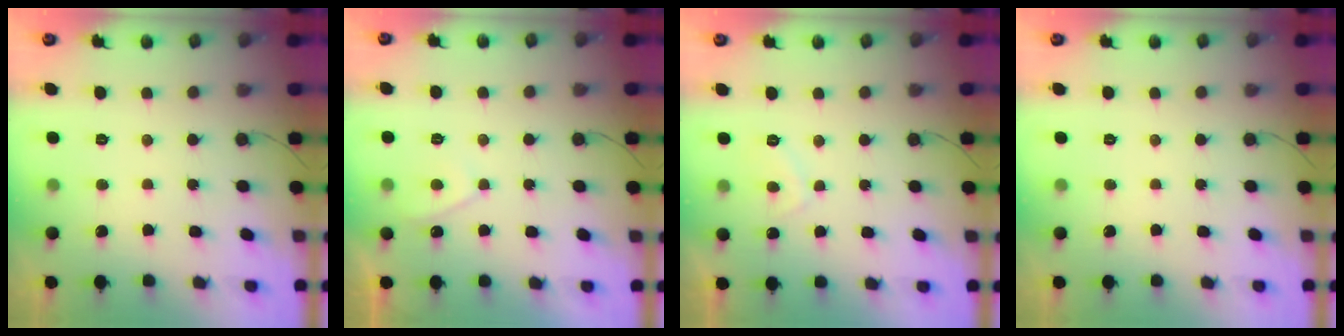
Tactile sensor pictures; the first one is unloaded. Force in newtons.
{"total": 3.4, "press": 3.3, "slide": 0.7}
{"total": 3.0, "press": 2.9, "slide": 0.8}
{"total": 0.0}